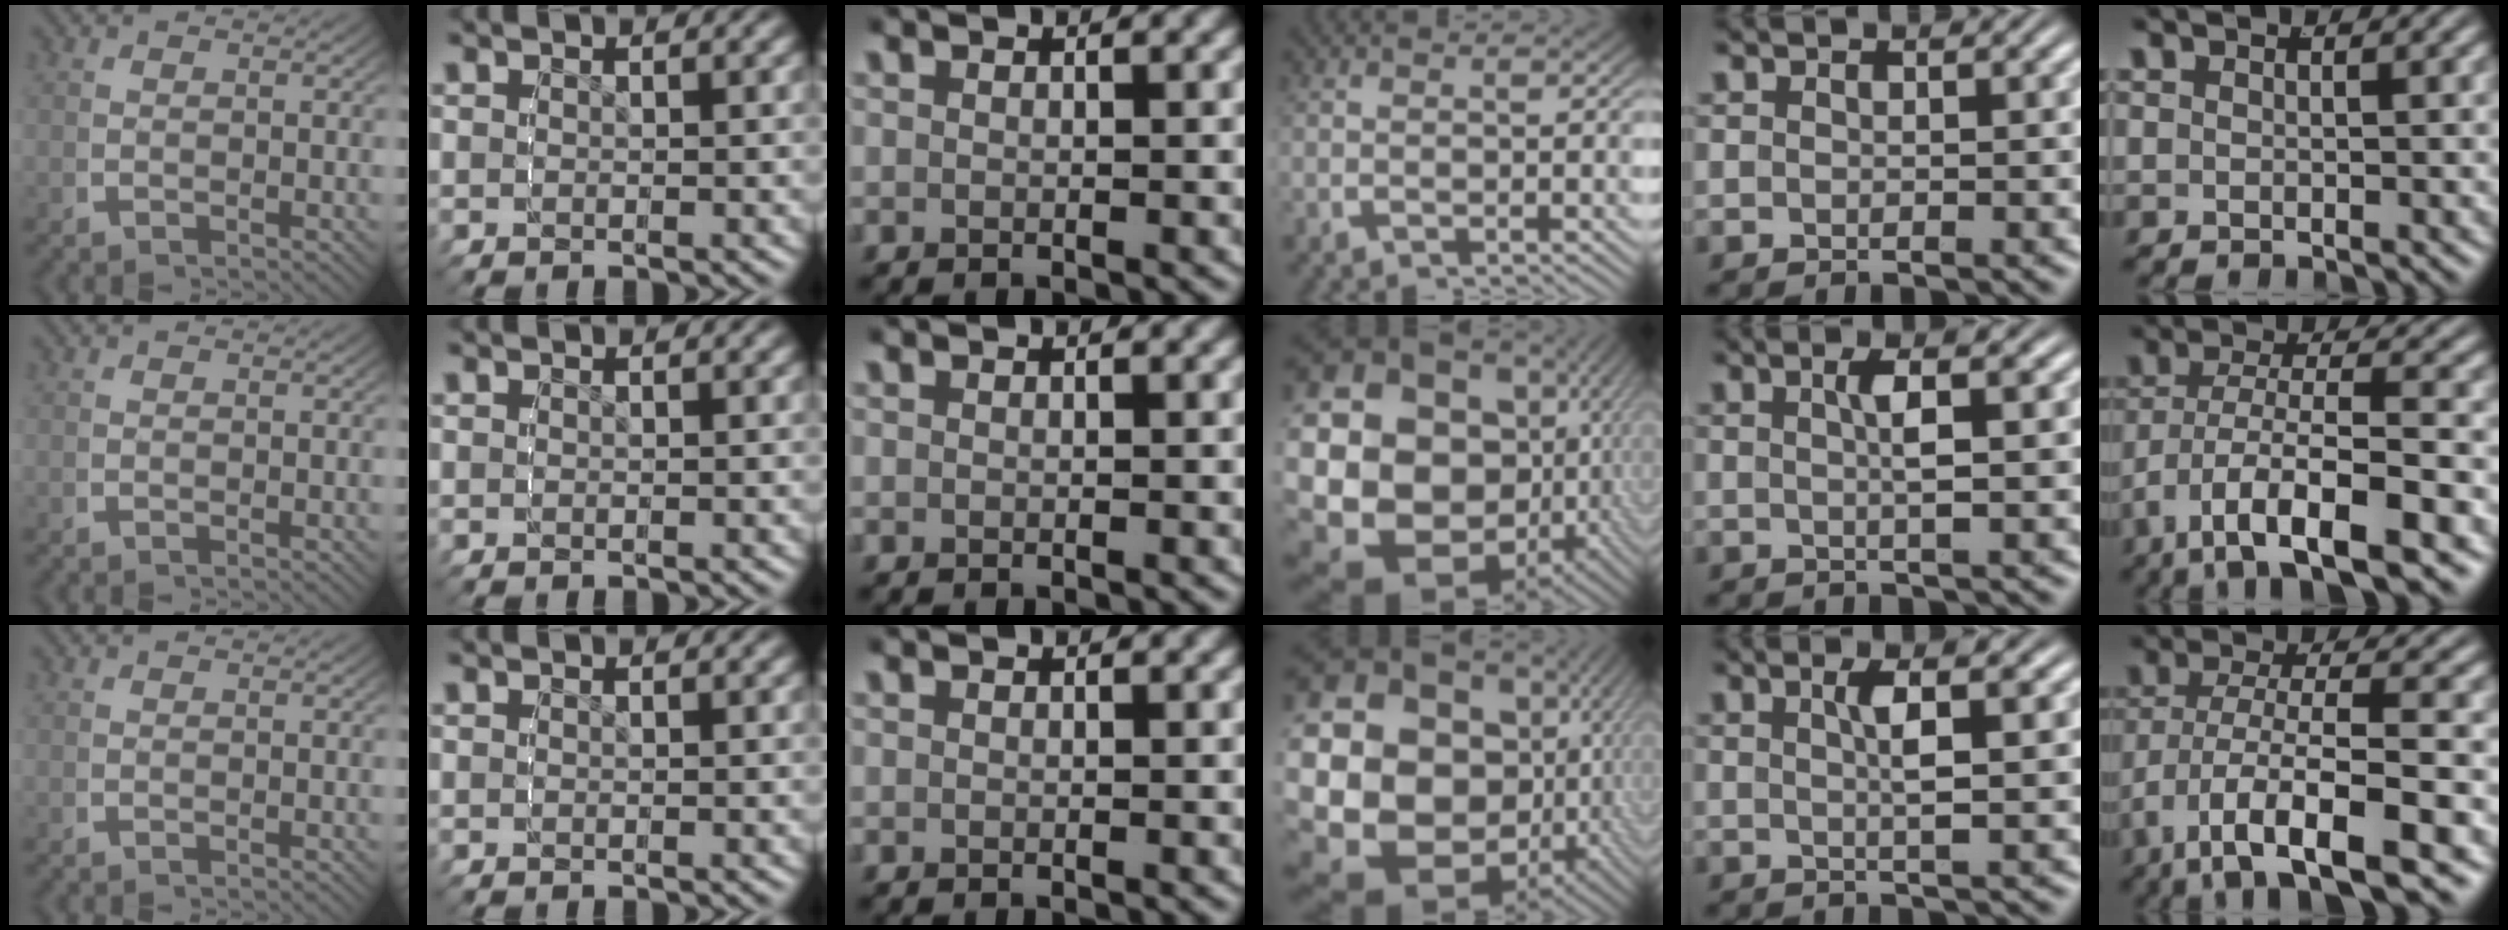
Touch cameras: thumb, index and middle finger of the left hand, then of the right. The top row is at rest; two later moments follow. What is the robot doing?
{"motion": "grasp_and_lifting", "object": "sponge"}